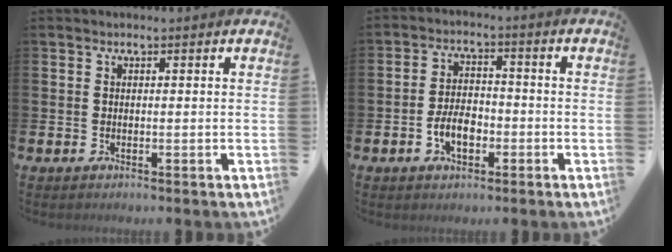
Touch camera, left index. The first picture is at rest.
{"total": 4.8, "force": [-1.7, 2.8, 3.5], "torque": [-0.052, 0.006, -0.034]}